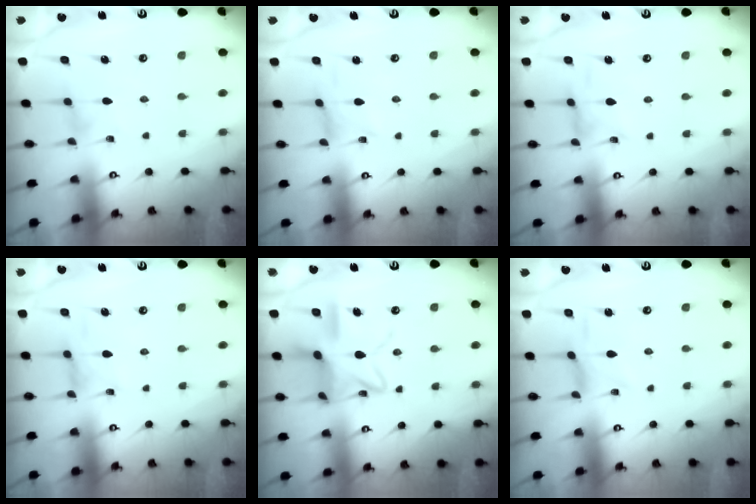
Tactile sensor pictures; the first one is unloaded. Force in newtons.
{"total": 0.0}
{"total": 1.7, "press": 1.7, "slide": 0.0}
{"total": 2.7, "press": 2.6, "slide": 0.4}
{"total": 14.9, "press": 14.8, "slide": 1.2}
{"total": 1.1, "press": 1.0, "slide": 0.5}